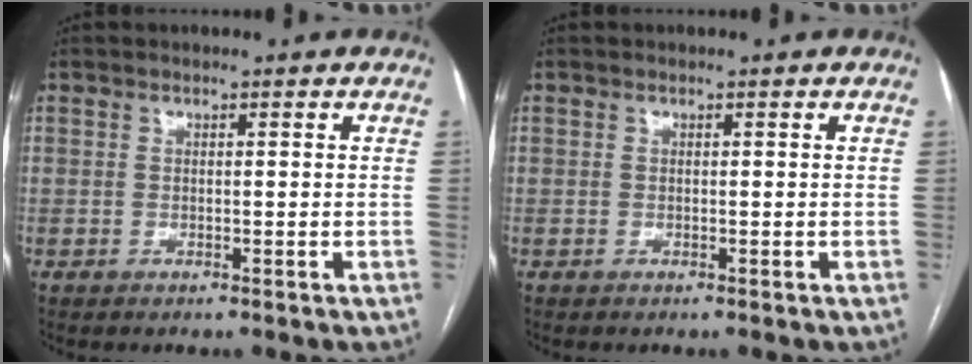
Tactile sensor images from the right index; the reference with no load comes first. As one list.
[{"total": 0.0}]